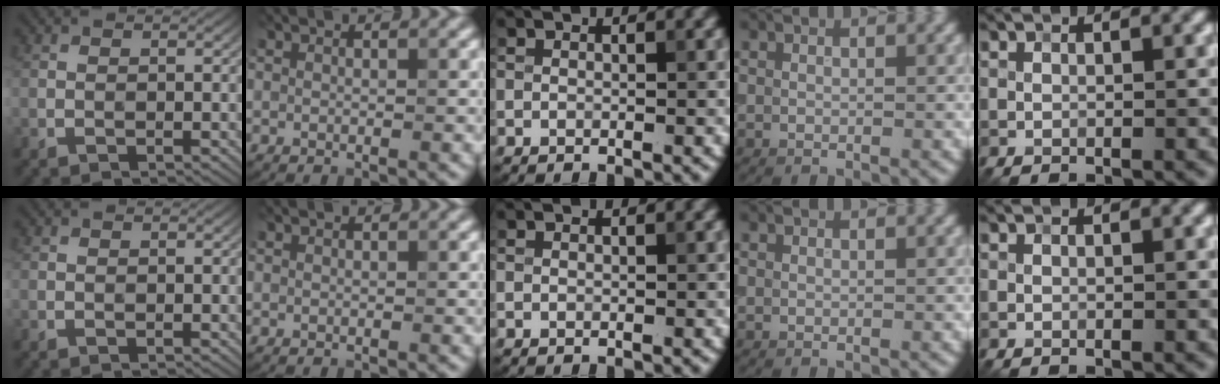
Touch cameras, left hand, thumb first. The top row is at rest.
{}